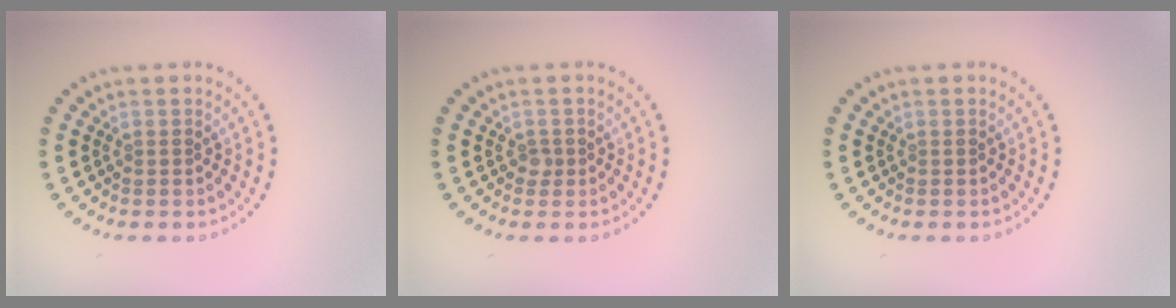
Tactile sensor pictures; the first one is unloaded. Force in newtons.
{"total": 0.8, "press": 0.6, "slide": 0.6}
{"total": 0.0}